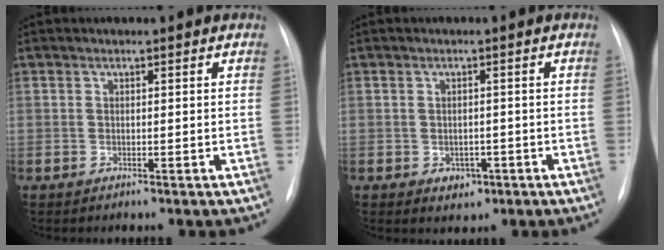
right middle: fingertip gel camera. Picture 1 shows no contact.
{"total": 2.5, "force": [-1.0, 1.9, 1.1], "torque": [-0.011, 0.004, -0.005]}